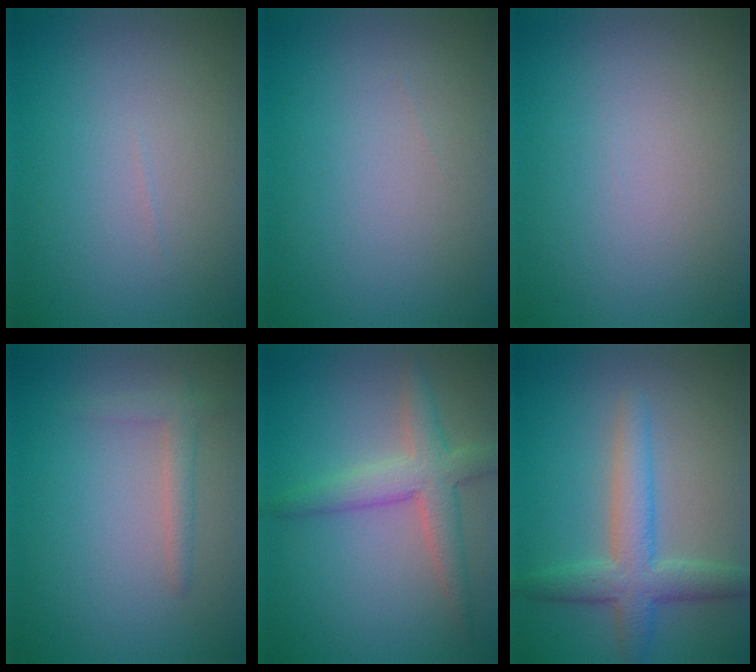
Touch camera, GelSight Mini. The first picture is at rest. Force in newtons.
{"total": 0.0}
{"total": 0.0}
{"total": 1.6, "press": 1.6, "slide": 0.1}
{"total": 4.0, "press": 4.0, "slide": 0.3}
{"total": 4.3, "press": 4.3, "slide": 0.2}